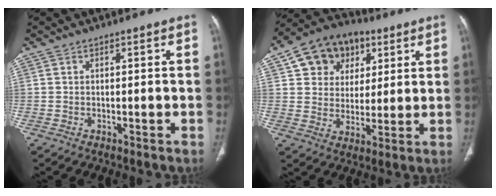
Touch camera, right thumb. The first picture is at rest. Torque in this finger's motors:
{"motor_torque": [0.57, 2.98, 1.19, 0.28, 0.18]}